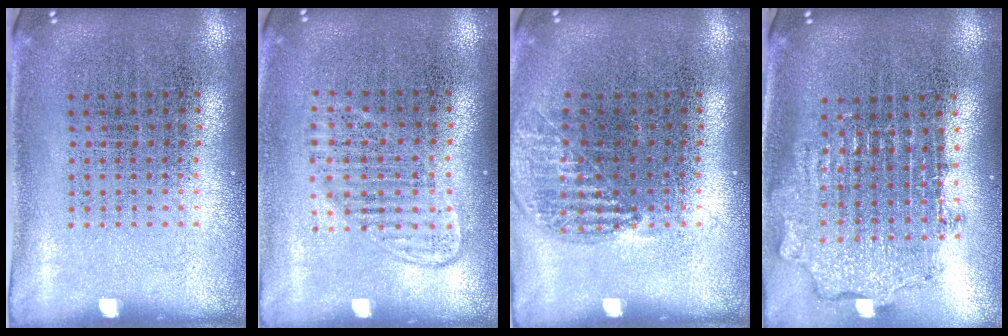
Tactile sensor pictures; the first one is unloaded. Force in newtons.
{"total": 1.4, "press": 1.2, "slide": 0.6}
{"total": 1.0, "press": 1.0, "slide": 0.0}
{"total": 1.9, "press": 1.5, "slide": 1.1}